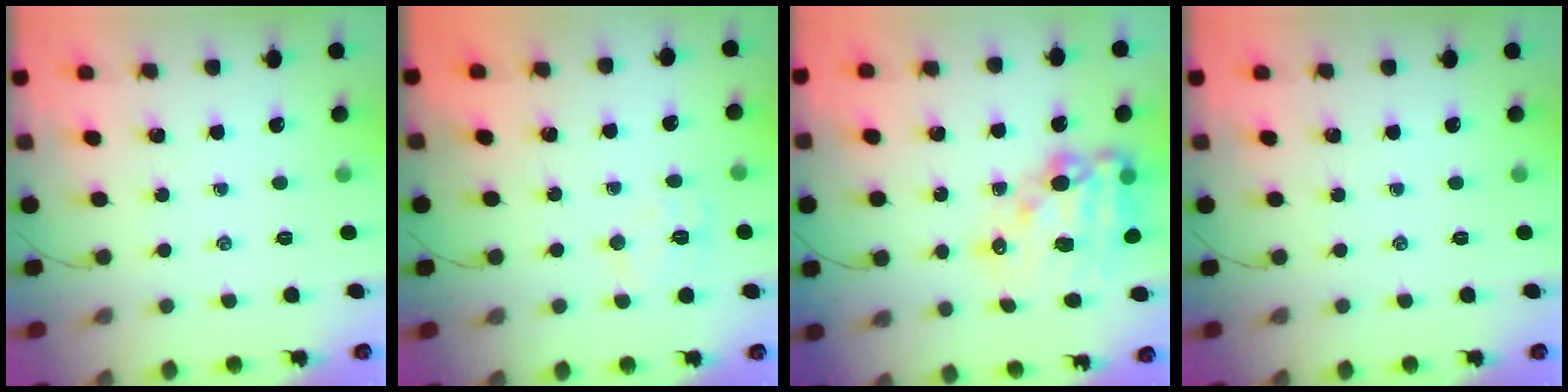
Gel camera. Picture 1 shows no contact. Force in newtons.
{"total": 7.3, "press": 7.2, "slide": 1.0}
{"total": 17.2, "press": 16.8, "slide": 3.8}
{"total": 0.0}